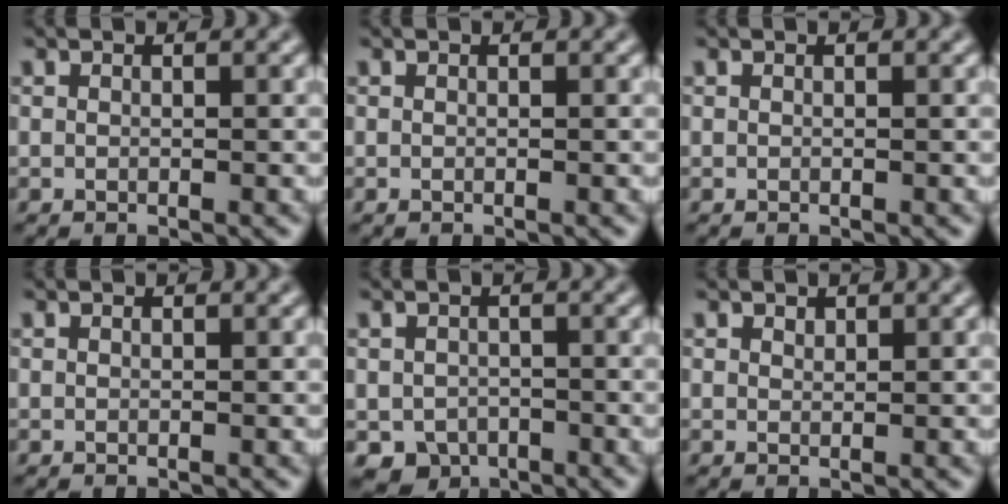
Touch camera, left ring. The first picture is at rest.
{"total": 0.0}
{"total": 0.0}
{"total": 0.0}
{"total": 3.0, "force": [-1.6, 2.4, 0.9], "torque": [-0.011, -0.009, -0.027]}
{"total": 0.6, "force": [0.5, 0.3, 0.1], "torque": [-0.002, -0.002, 0.010]}